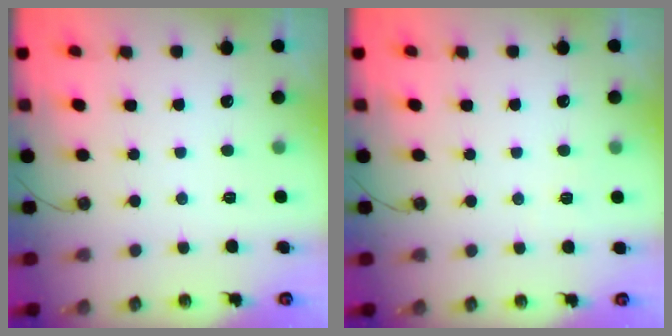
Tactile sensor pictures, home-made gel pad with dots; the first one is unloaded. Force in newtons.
{"total": 2.7, "press": 2.5, "slide": 0.9}